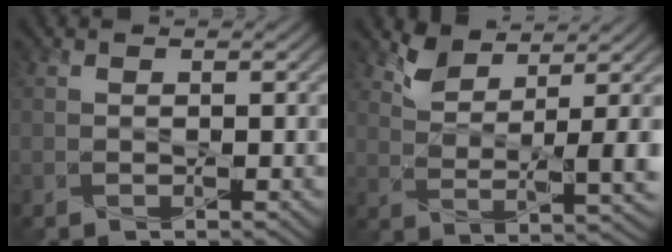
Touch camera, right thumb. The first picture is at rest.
{"total": 5.9, "force": [3.6, 1.9, 4.3], "torque": [-0.088, -0.010, 0.075]}